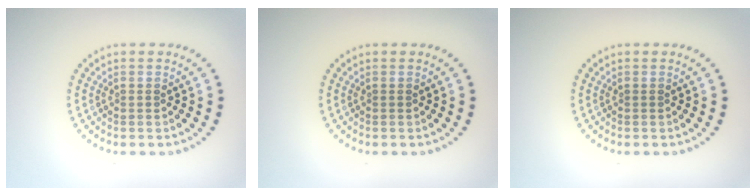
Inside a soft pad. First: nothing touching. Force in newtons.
{"total": 0.0}
{"total": 0.0}